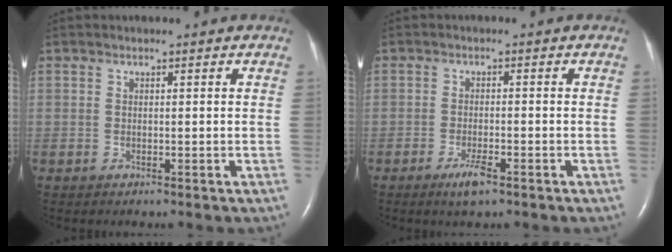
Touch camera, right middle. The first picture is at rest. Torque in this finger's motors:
{"motor_torque": [0.49, -0.33, 0.05, 0.03]}